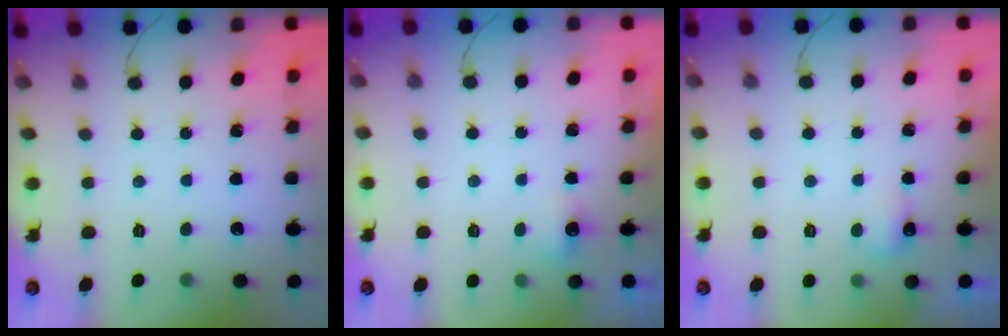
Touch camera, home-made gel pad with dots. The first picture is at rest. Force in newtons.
{"total": 10.5, "press": 3.4, "slide": 9.9}
{"total": 4.0, "press": 3.8, "slide": 1.0}